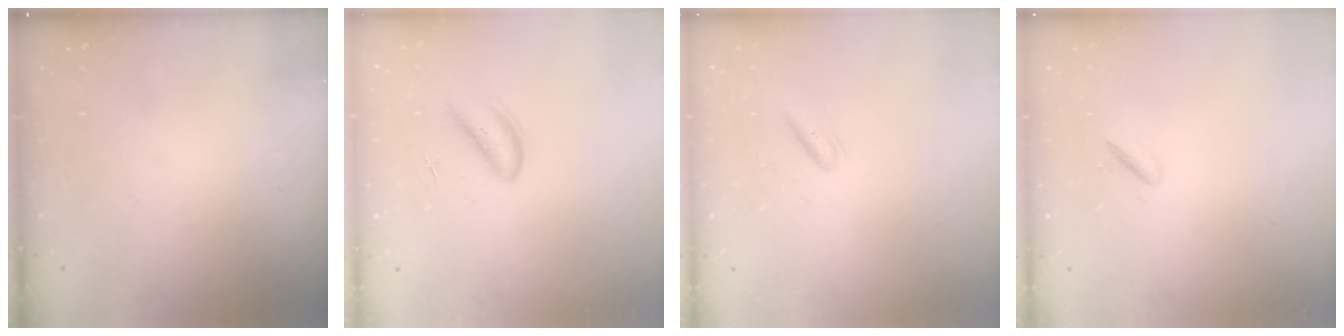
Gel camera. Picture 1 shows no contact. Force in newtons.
{"total": 2.7, "press": 2.7, "slide": 0.3}
{"total": 2.9, "press": 2.7, "slide": 1.1}
{"total": 2.0, "press": 1.9, "slide": 0.7}